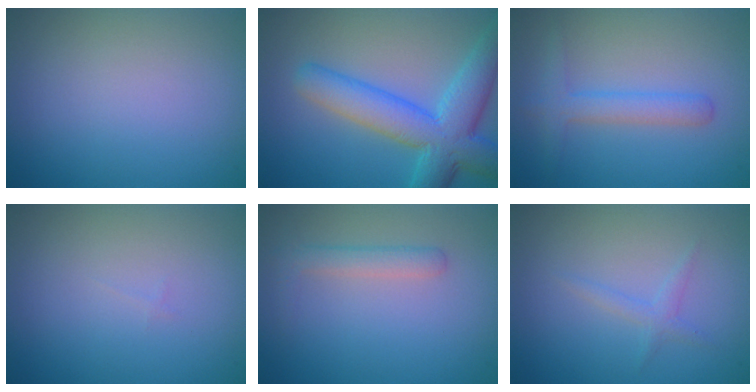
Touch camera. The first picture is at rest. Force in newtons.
{"total": 7.5, "press": 7.5, "slide": 0.1}
{"total": 2.5, "press": 2.5, "slide": 0.1}
{"total": 0.0}
{"total": 1.8, "press": 1.8, "slide": 0.1}
{"total": 1.2, "press": 1.2, "slide": 0.1}